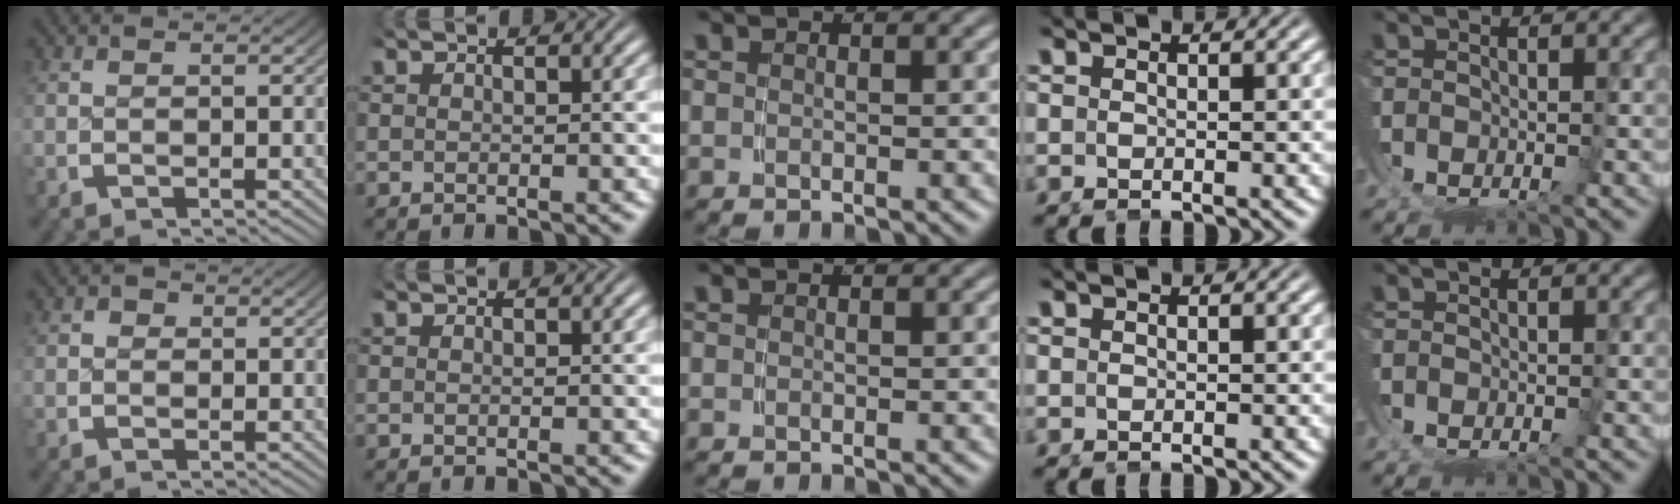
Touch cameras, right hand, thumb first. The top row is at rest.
{"thumb": {"total": 1.0, "force": [0.0, 0.9, 0.3], "torque": [-0.005, -0.002, -0.003]}}